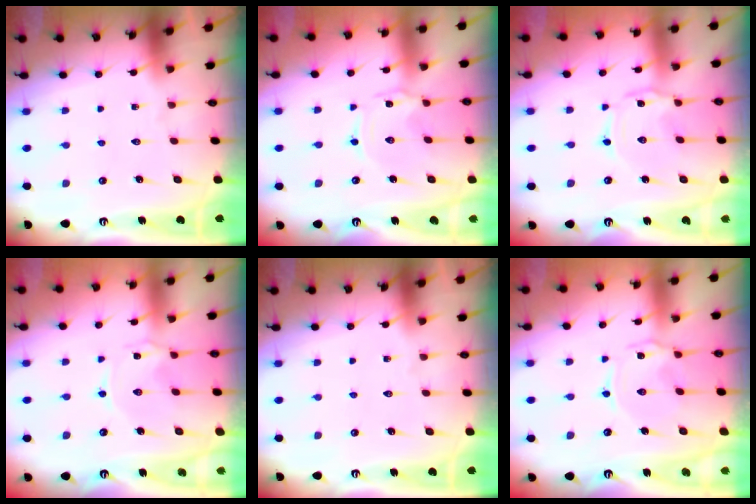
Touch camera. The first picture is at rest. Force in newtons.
{"total": 0.6, "press": 0.6, "slide": 0.1}
{"total": 1.7, "press": 1.7, "slide": 0.2}
{"total": 0.6, "press": 0.6, "slide": 0.2}
{"total": 0.0}
{"total": 1.1, "press": 1.0, "slide": 0.3}